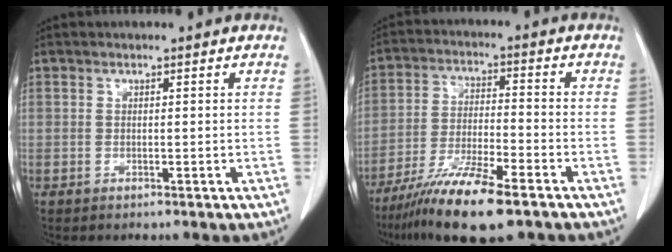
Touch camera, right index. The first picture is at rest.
{"total": 12.5, "force": [-8.6, 1.3, 8.9], "torque": [-0.164, -0.030, -0.152]}